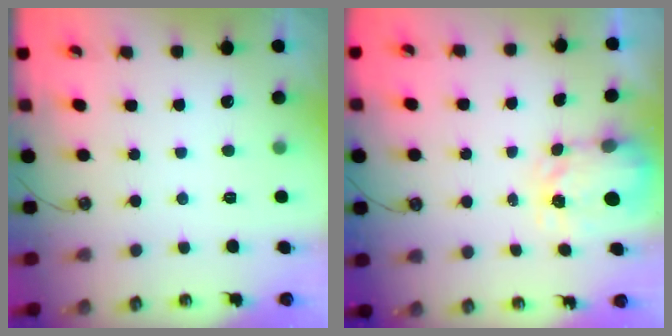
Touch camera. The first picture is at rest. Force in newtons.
{"total": 3.5, "press": 3.4, "slide": 0.4}